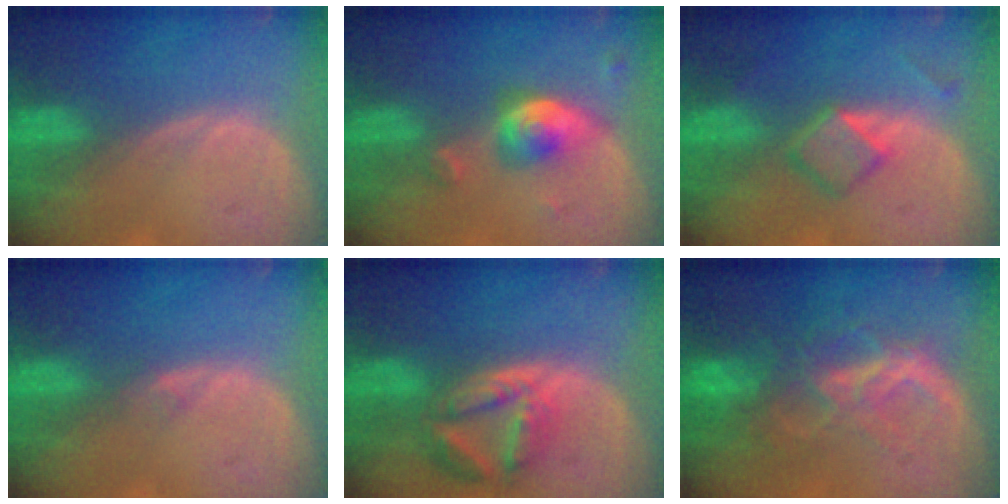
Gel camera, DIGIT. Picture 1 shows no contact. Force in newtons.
{"total": 4.9, "press": 4.8, "slide": 1.1}
{"total": 4.5, "press": 4.4, "slide": 0.8}
{"total": 0.8, "press": 0.8, "slide": 0.0}
{"total": 8.0, "press": 7.1, "slide": 3.8}
{"total": 8.8, "press": 7.6, "slide": 4.4}